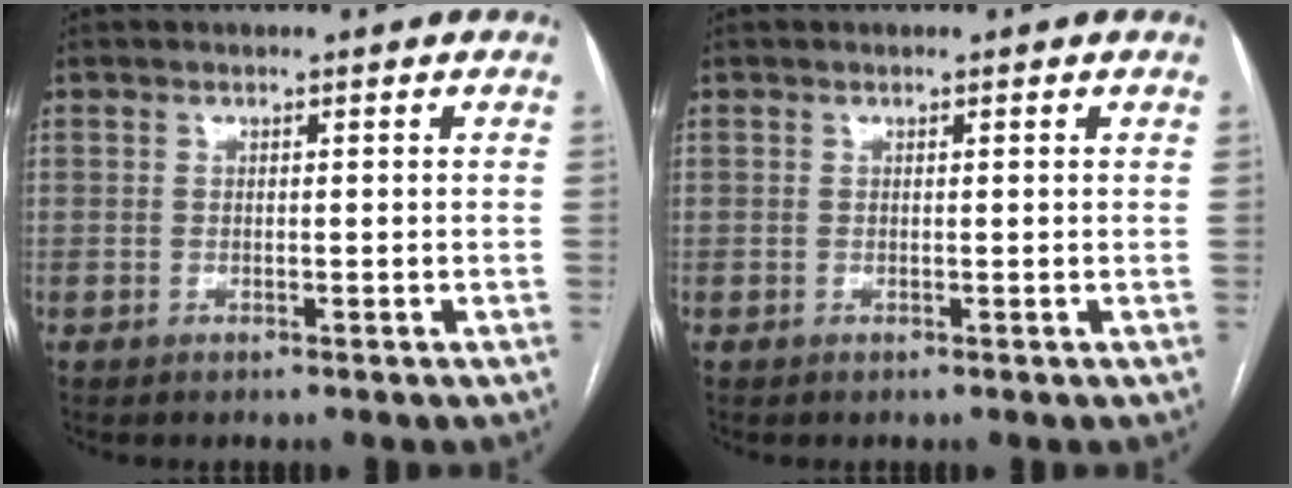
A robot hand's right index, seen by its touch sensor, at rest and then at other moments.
{"total": 0.0}